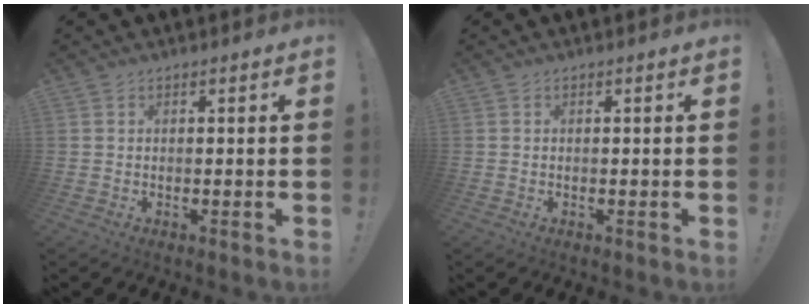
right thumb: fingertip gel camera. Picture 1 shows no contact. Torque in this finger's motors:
{"motor_torque": [-0.12, 0.21, 0.13, 0.15, -0.02]}